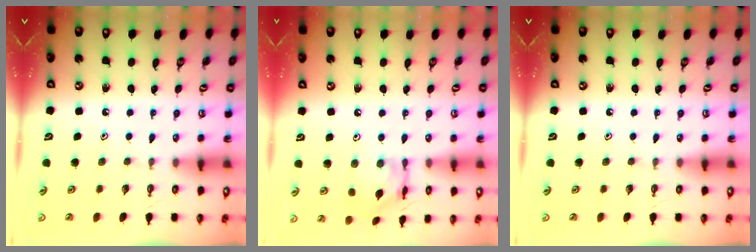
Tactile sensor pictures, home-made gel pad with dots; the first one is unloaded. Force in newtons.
{"total": 10.3, "press": 10.3, "slide": 0.8}
{"total": 0.0}